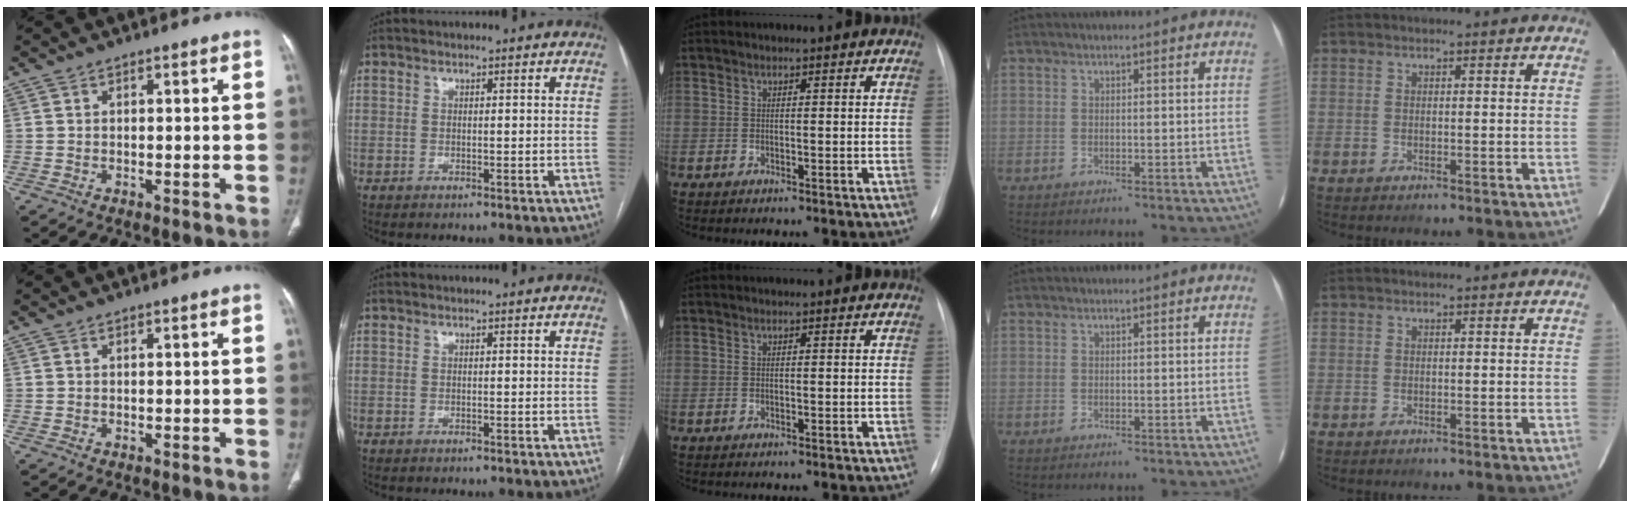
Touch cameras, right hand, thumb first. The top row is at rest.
{}